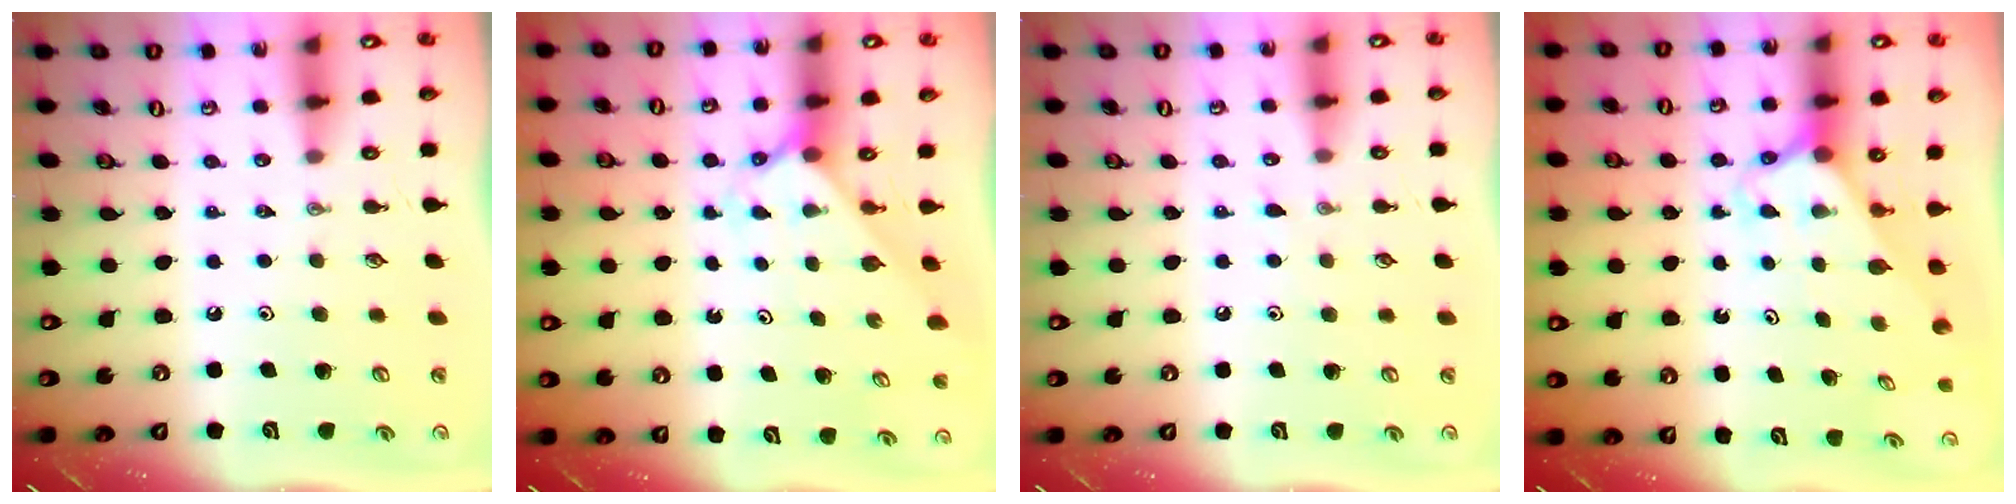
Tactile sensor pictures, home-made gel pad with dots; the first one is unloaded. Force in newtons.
{"total": 2.5, "press": 2.5, "slide": 0.2}
{"total": 4.9, "press": 4.8, "slide": 0.5}
{"total": 2.4, "press": 2.4, "slide": 0.2}